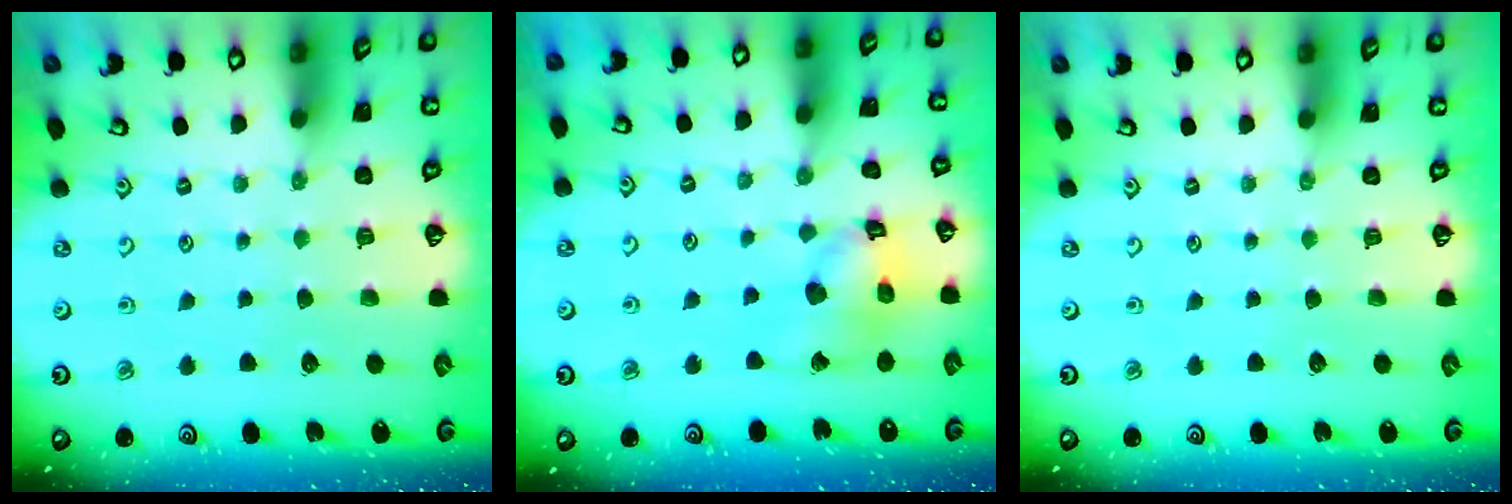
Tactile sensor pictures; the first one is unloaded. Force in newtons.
{"total": 14.3, "press": 14.1, "slide": 1.9}
{"total": 0.0}